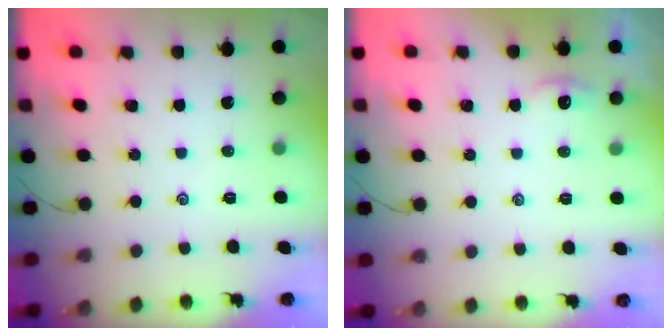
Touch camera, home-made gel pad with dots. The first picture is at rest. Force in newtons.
{"total": 2.4, "press": 2.3, "slide": 0.4}